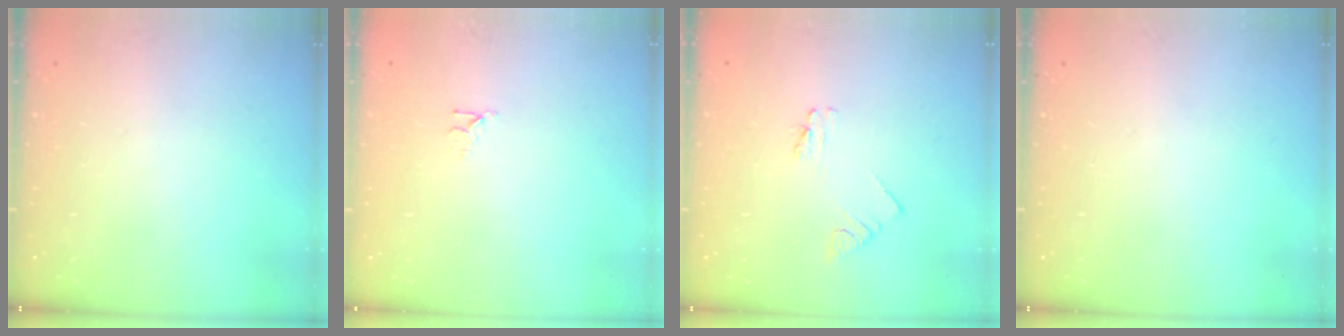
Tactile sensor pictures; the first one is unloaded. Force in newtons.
{"total": 3.3, "press": 3.3, "slide": 0.2}
{"total": 1.1, "press": 1.1, "slide": 0.0}
{"total": 0.0}